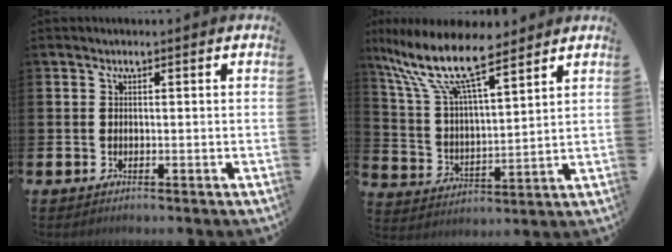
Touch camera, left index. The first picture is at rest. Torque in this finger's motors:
{"motor_torque": [1.00, -1.14, 1.05, 0.21]}